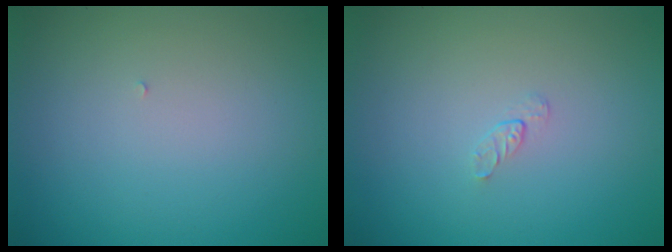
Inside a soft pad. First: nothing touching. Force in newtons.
{"total": 0.5, "press": 0.3, "slide": 0.4}